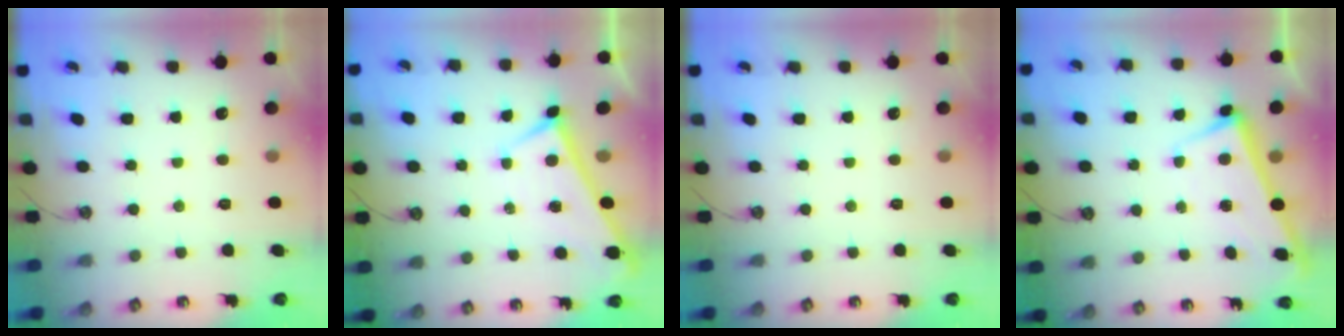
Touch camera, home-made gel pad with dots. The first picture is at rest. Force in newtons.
{"total": 0.0}
{"total": 0.0}
{"total": 2.8, "press": 2.7, "slide": 0.4}